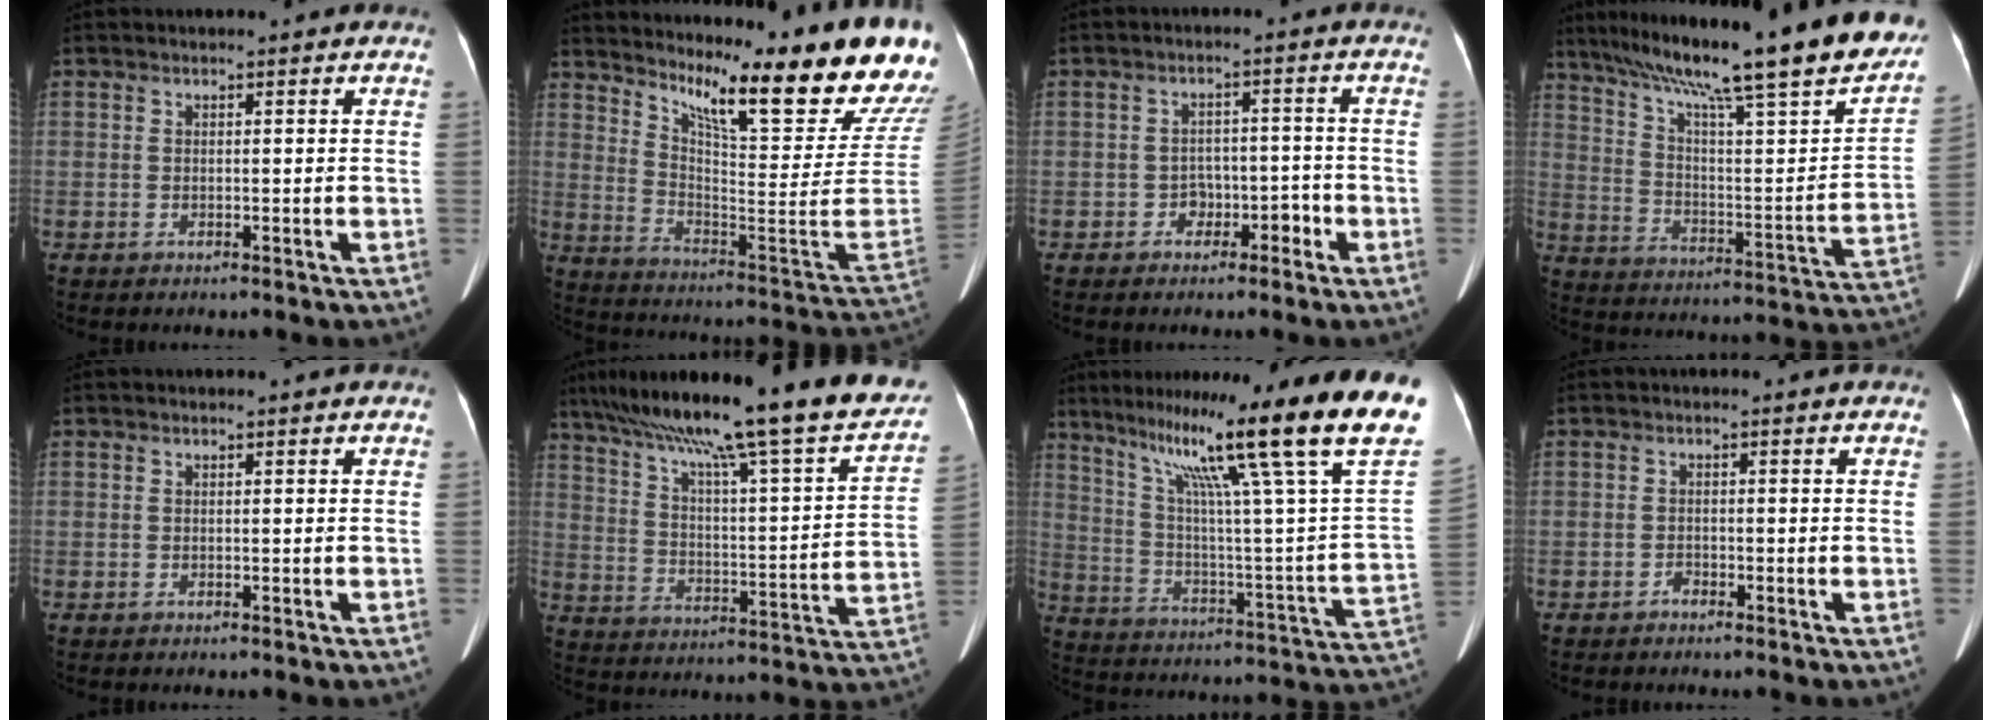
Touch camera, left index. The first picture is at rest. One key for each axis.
{"total": 26.4, "fx": 21.1, "fy": 2.2, "fz": 15.6, "tx": -0.251, "ty": -0.091, "tz": 0.282}
{"total": 3.4, "fx": -1.9, "fy": 2.4, "fz": 1.5, "tx": -0.014, "ty": 0.019, "tz": -0.025}
{"total": 31.8, "fx": 25.1, "fy": 3.0, "fz": 19.4, "tx": -0.271, "ty": -0.049, "tz": 0.335}
{"total": 0.0}
{"total": 31.3, "fx": 25.0, "fy": 2.9, "fz": 18.6, "tx": -0.284, "ty": -0.021, "tz": 0.342}
{"total": 28.8, "fx": 20.3, "fy": -1.3, "fz": 20.3, "tx": -0.288, "ty": -0.044, "tz": 0.292}
{"total": 0.8, "fx": -0.7, "fy": 0.3, "fz": 0.1, "tx": -0.001, "ty": 0.001, "tz": -0.014}